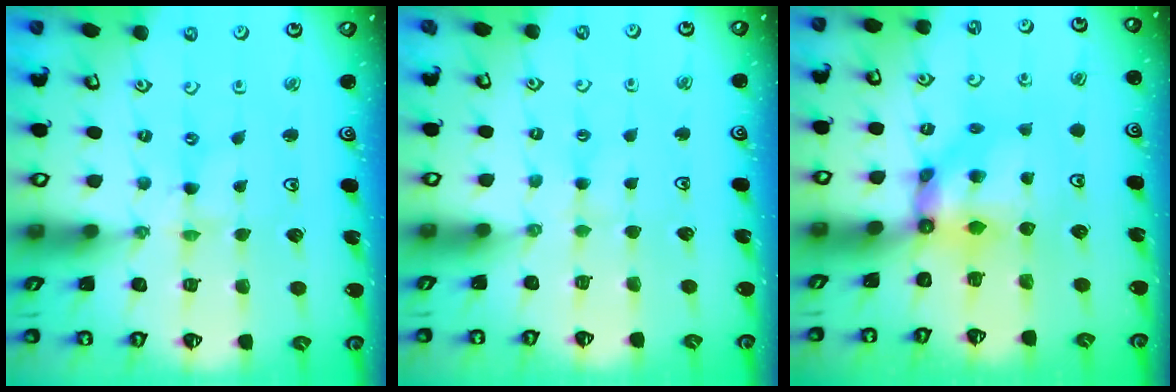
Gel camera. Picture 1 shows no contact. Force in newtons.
{"total": 1.6, "press": 1.6, "slide": 0.3}
{"total": 7.1, "press": 7.1, "slide": 0.4}